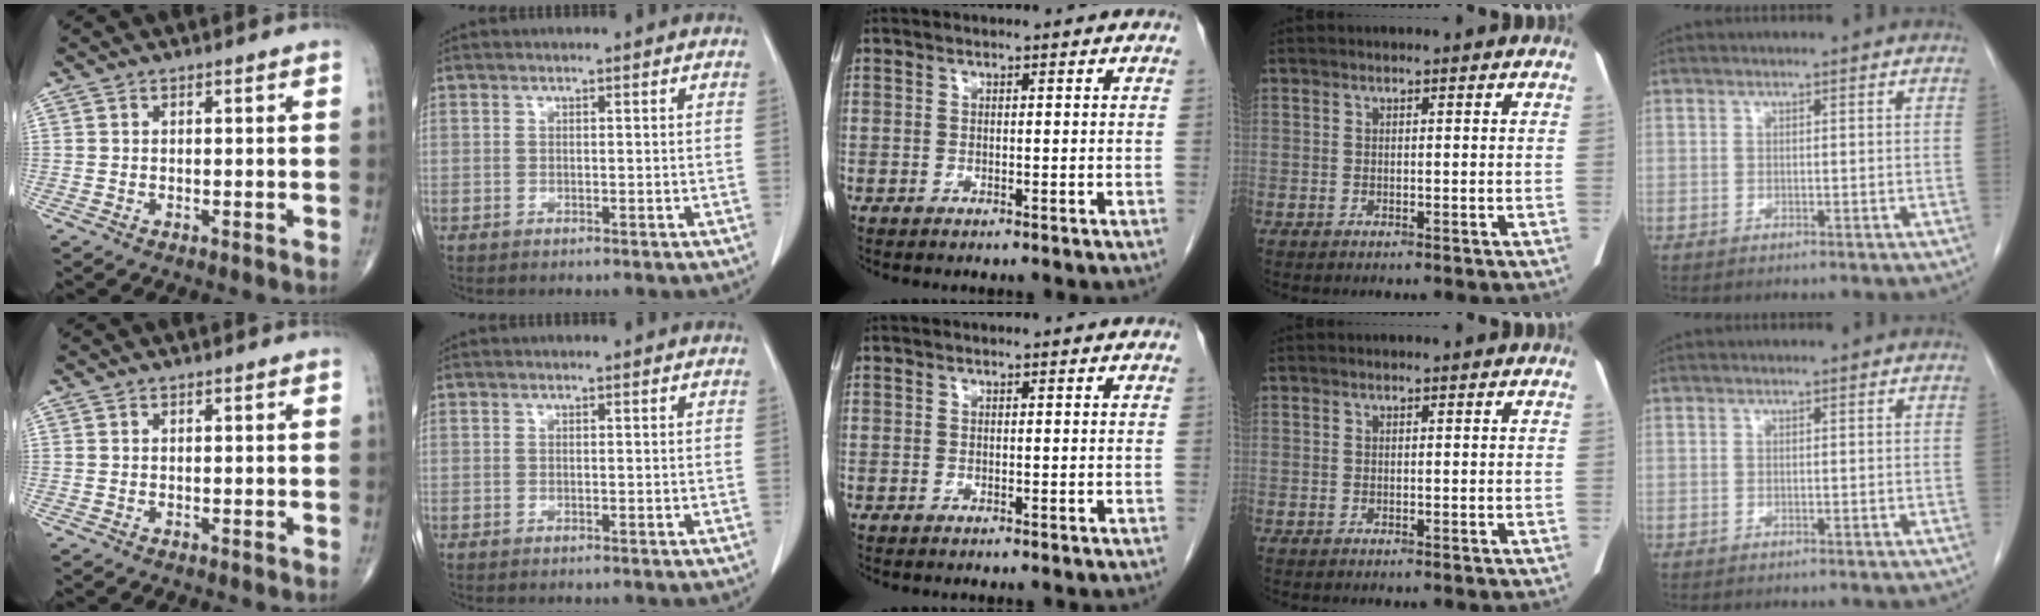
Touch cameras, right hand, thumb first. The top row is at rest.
{}